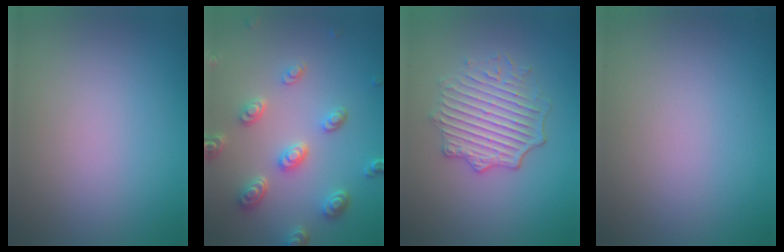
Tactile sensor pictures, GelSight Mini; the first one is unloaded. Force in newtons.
{"total": 4.8, "press": 3.7, "slide": 3.1}
{"total": 4.5, "press": 3.9, "slide": 2.3}
{"total": 0.0}